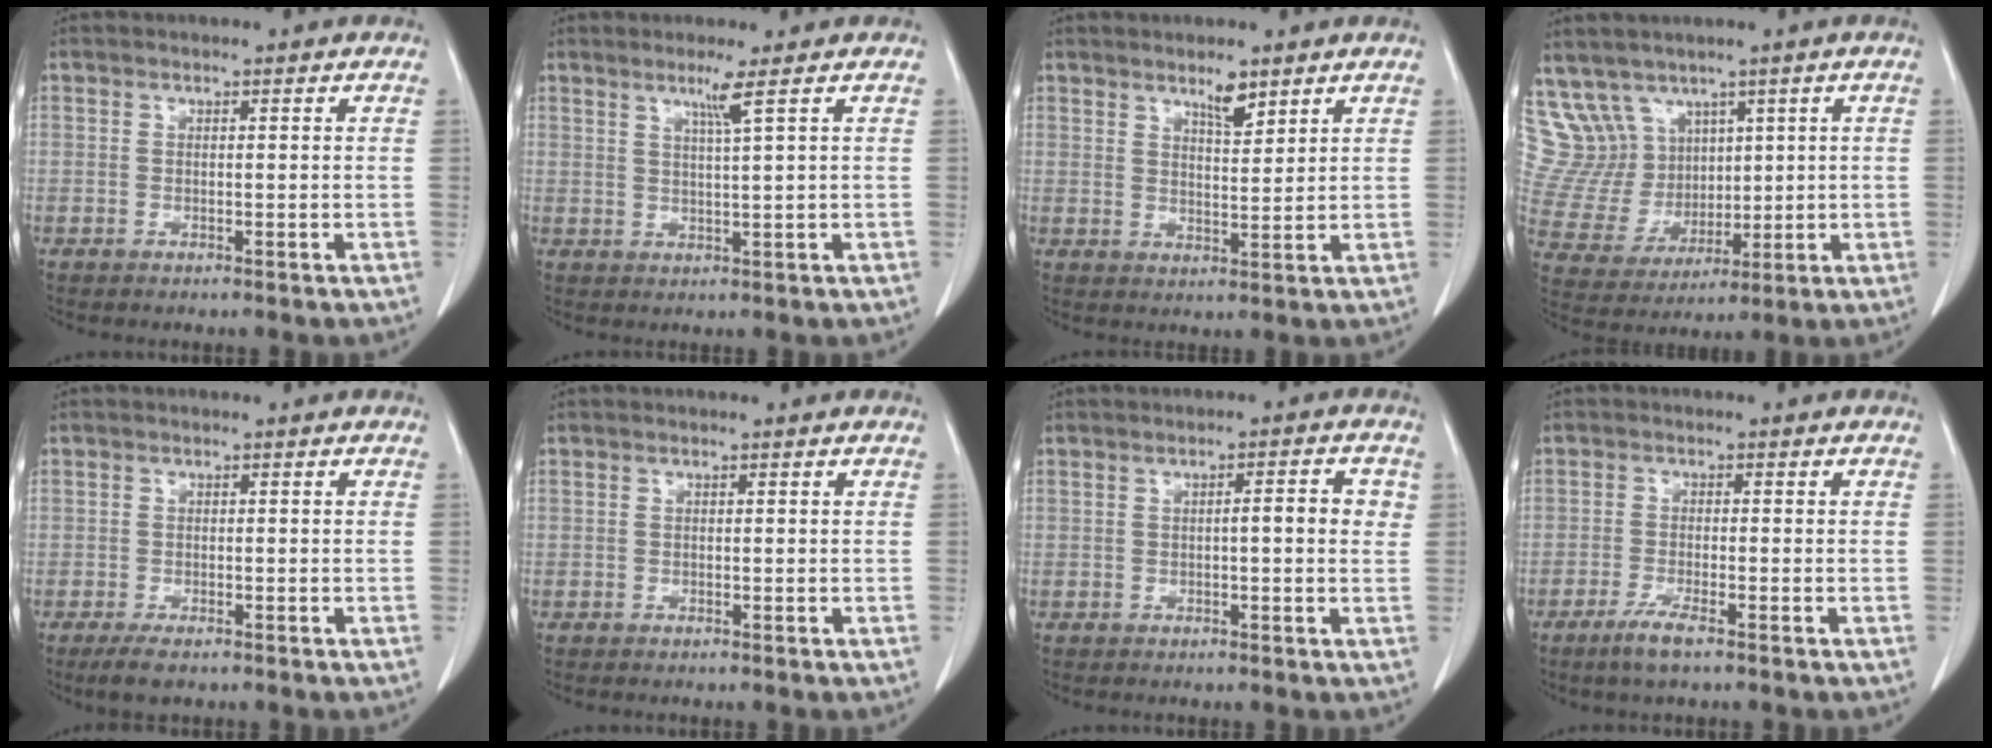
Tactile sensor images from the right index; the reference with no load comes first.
{"total": 2.7, "force": [1.5, -1.1, 2.0], "torque": [-0.042, -0.008, 0.034]}
{"total": 3.6, "force": [2.7, 0.9, 2.2], "torque": [-0.039, -0.003, 0.048]}
{"total": 12.4, "force": [7.3, 9.8, 1.9], "torque": [-0.071, 0.059, 0.177]}
{"total": 2.7, "force": [-1.9, 1.1, 1.7], "torque": [-0.040, -0.006, -0.028]}
{"total": 0.0}
{"total": 3.8, "force": [0.4, 0.7, 3.7], "torque": [-0.051, 0.009, 0.002]}
{"total": 3.7, "force": [-2.5, 0.1, 2.7], "torque": [-0.060, -0.009, -0.049]}